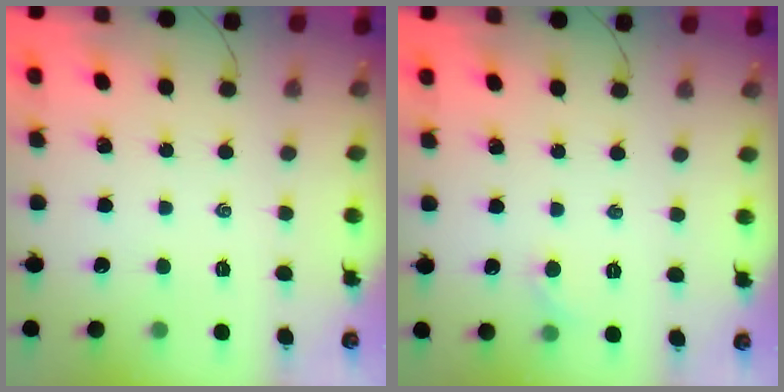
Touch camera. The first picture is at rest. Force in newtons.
{"total": 3.5, "press": 3.3, "slide": 1.1}